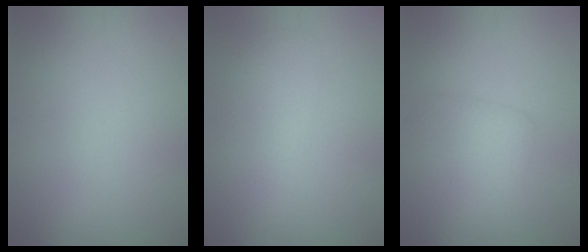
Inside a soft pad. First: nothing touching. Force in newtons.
{"total": 3.0, "press": 3.0, "slide": 0.2}
{"total": 2.7, "press": 2.7, "slide": 0.1}